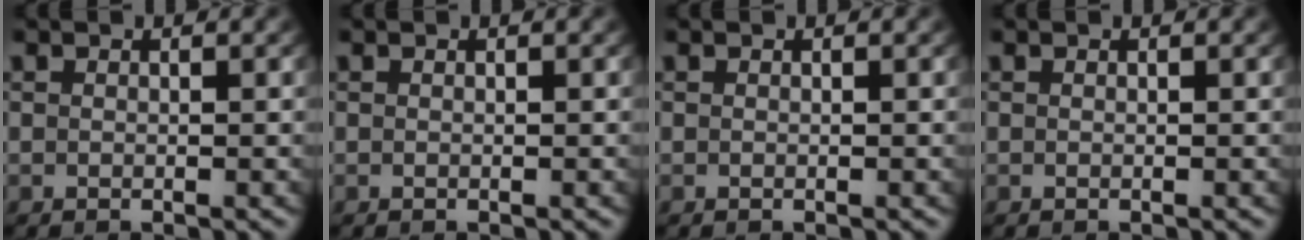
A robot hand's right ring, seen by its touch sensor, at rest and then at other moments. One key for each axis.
{"total": 0.0}
{"total": 0.0}
{"total": 0.0}